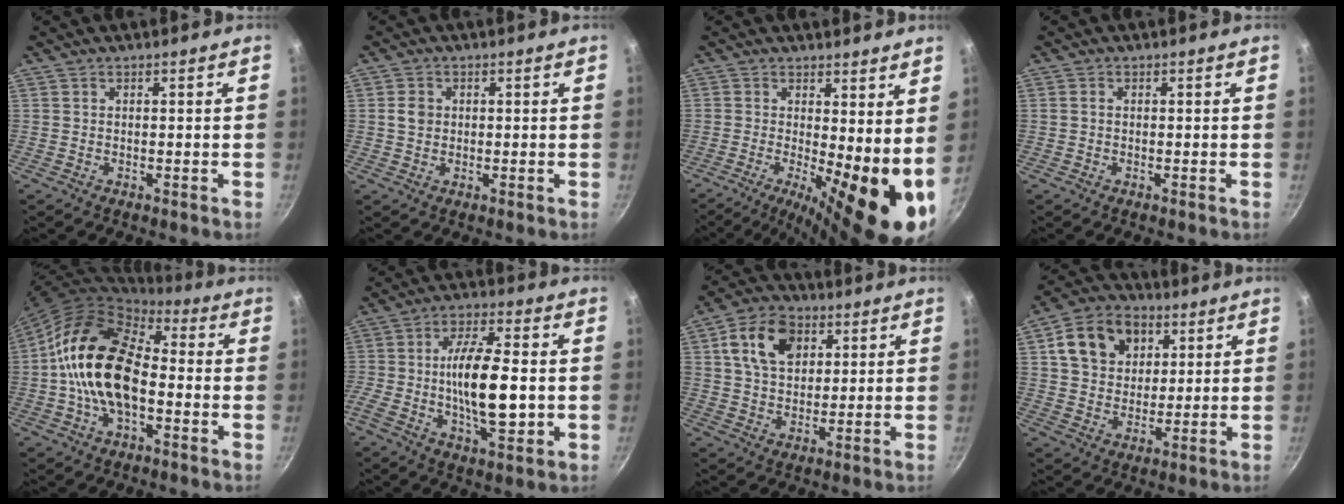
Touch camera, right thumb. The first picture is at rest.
{"total": 2.8, "force": [0.3, 2.4, 1.5], "torque": [-0.018, 0.004, 0.002]}
{"total": 14.1, "force": [-1.1, 4.3, 13.4], "torque": [-0.168, -0.018, -0.014]}
{"total": 0.7, "force": [0.0, 0.6, 0.5], "torque": [-0.008, 0.004, -0.002]}
{"total": 18.6, "force": [-1.3, 11.4, 14.6], "torque": [-0.237, 0.034, -0.040]}
{"total": 16.5, "force": [-1.4, 6.3, 15.2], "torque": [-0.270, 0.016, -0.030]}
{"total": 12.0, "force": [4.0, 8.5, 7.6], "torque": [-0.110, 0.002, 0.062]}
{"total": 14.3, "force": [4.7, 11.8, 6.6], "torque": [-0.088, 0.001, 0.069]}